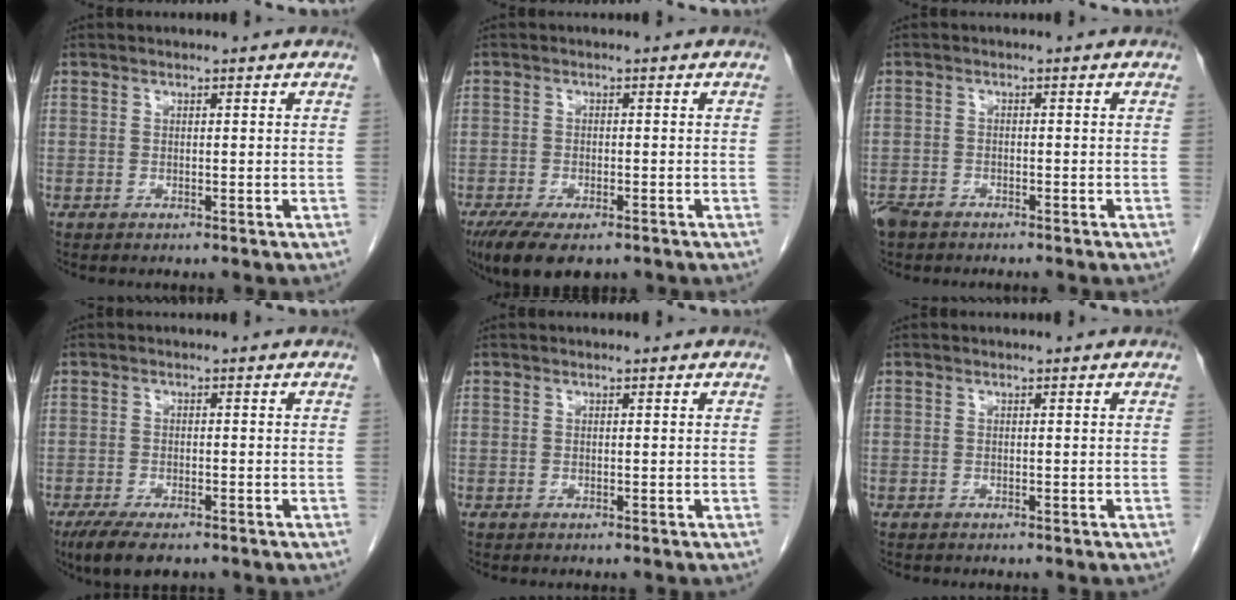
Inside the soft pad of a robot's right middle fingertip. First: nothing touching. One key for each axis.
{"total": 8.4, "fx": -5.8, "fy": 3.1, "fz": 5.2, "tx": -0.085, "ty": -0.015, "tz": -0.092}
{"total": 3.3, "fx": -2.8, "fy": 1.2, "fz": 1.3, "tx": -0.026, "ty": -0.004, "tz": -0.047}
{"total": 6.3, "fx": -4.5, "fy": 2.0, "fz": 3.8, "tx": -0.066, "ty": -0.012, "tz": -0.073}
{"total": 0.0}
{"total": 0.0}